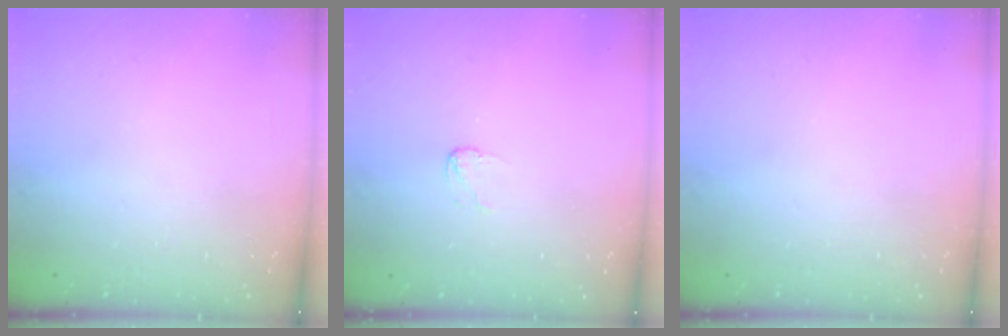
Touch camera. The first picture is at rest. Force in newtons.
{"total": 2.7, "press": 2.7, "slide": 0.2}
{"total": 0.0}